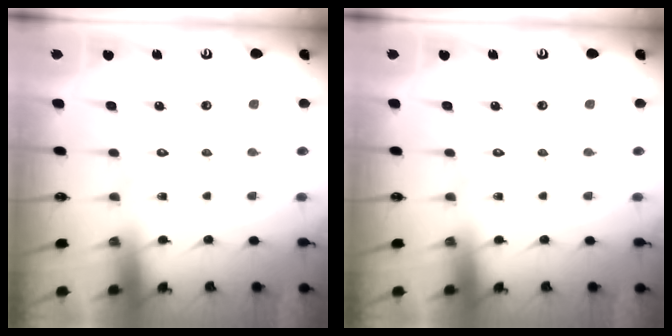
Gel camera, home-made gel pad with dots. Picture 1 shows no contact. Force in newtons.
{"total": 0.0}